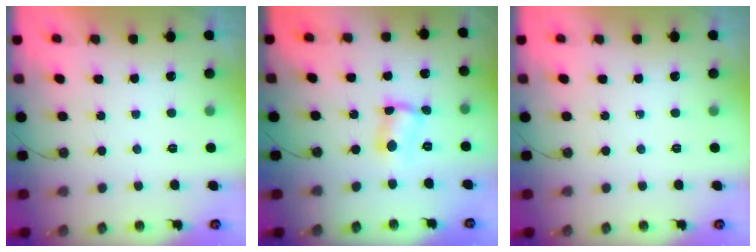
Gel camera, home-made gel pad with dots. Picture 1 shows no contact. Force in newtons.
{"total": 2.9, "press": 2.9, "slide": 0.4}
{"total": 0.0}